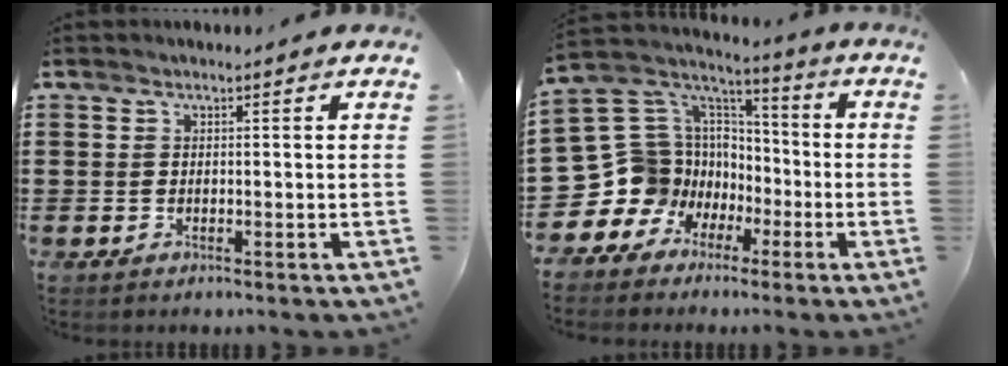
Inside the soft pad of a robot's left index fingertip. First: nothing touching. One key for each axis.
{"total": 11.3, "fx": -3.0, "fy": 10.8, "fz": 1.1, "tx": -0.089, "ty": -0.027, "tz": -0.035}